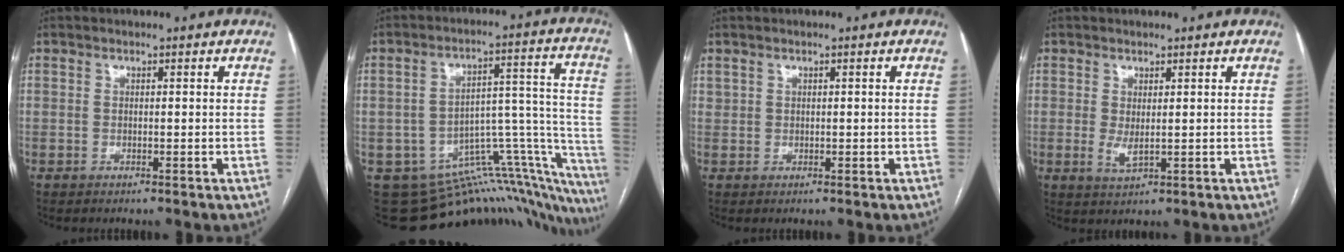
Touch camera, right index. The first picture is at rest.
{"total": 19.9, "force": [-16.1, 7.9, 8.7], "torque": [-0.015, 0.097, -0.192]}
{"total": 0.7, "force": [0.5, 0.5, 0.0], "torque": [0.001, 0.005, 0.011]}
{"total": 2.3, "force": [0.2, 0.8, 2.1], "torque": [-0.041, -0.006, 0.012]}